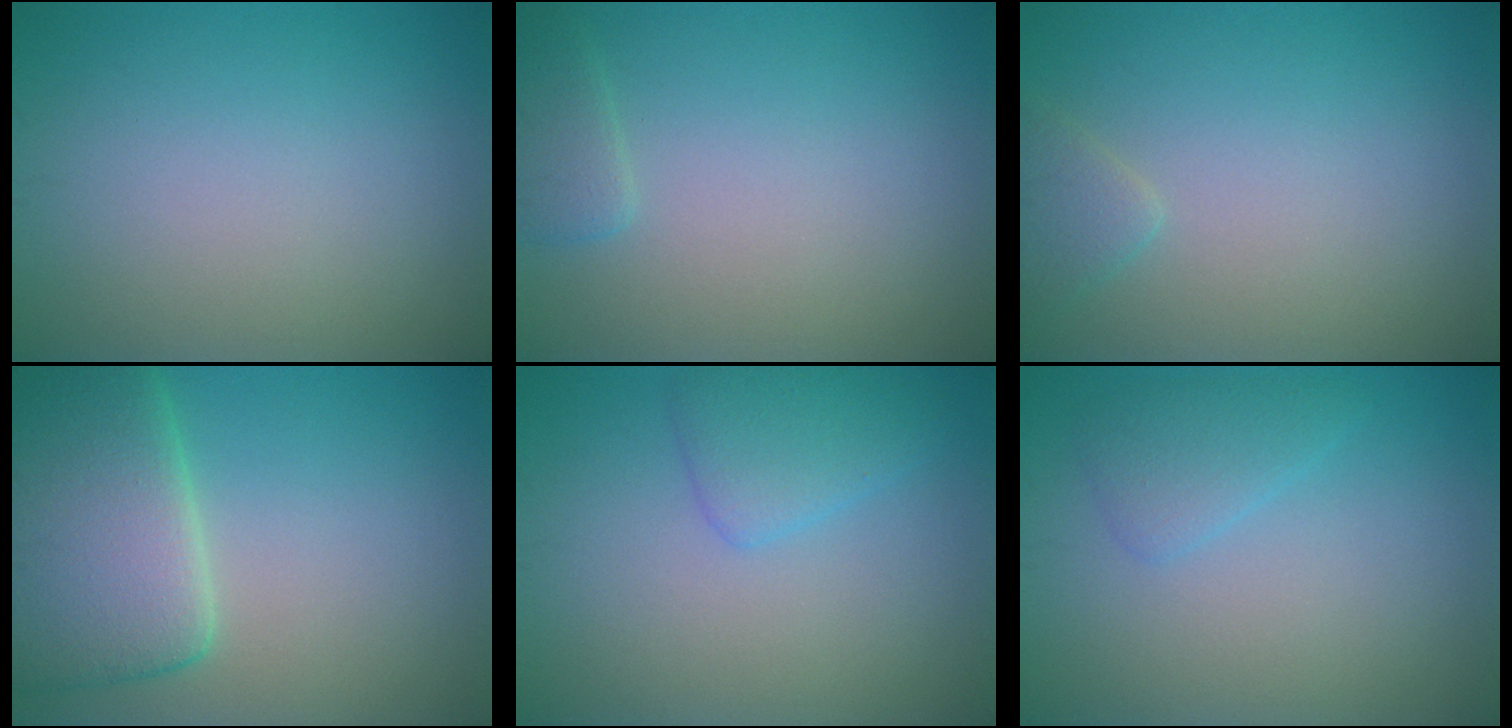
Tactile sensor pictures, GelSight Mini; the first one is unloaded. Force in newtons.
{"total": 1.6, "press": 1.5, "slide": 0.2}
{"total": 1.4, "press": 1.4, "slide": 0.1}
{"total": 9.2, "press": 9.2, "slide": 0.8}
{"total": 2.6, "press": 2.6, "slide": 0.1}
{"total": 2.0, "press": 2.0, "slide": 0.2}